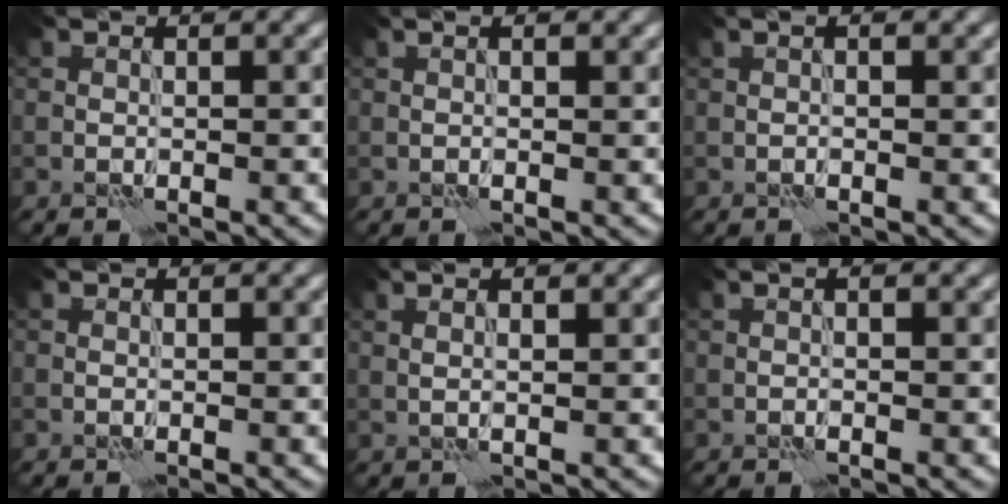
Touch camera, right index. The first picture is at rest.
{"total": 1.7, "force": [0.8, 0.5, 1.5], "torque": [-0.014, -0.004, 0.001]}
{"total": 1.8, "force": [0.7, 0.6, 1.6], "torque": [-0.016, -0.002, -0.001]}
{"total": 0.0}
{"total": 3.4, "force": [1.7, 1.4, 2.6], "torque": [-0.023, 0.024, 0.001]}
{"total": 1.5, "force": [0.5, 0.4, 1.3], "torque": [-0.015, -0.006, 0.001]}